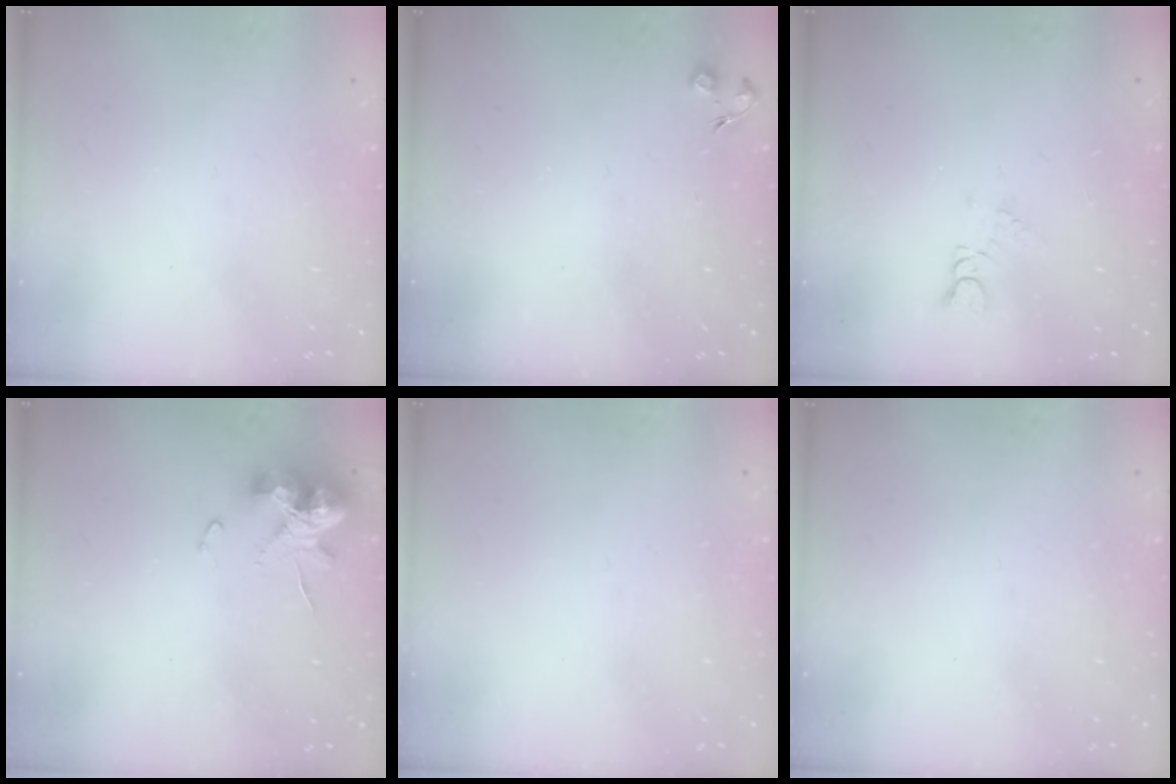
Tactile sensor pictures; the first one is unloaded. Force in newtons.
{"total": 4.9, "press": 4.9, "slide": 0.5}
{"total": 1.7, "press": 1.6, "slide": 0.3}
{"total": 14.7, "press": 14.6, "slide": 1.2}
{"total": 0.0}
{"total": 0.0}